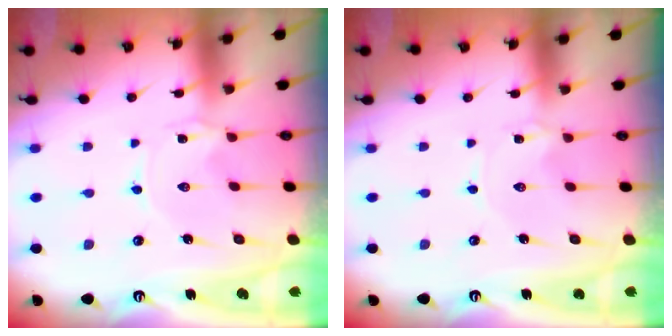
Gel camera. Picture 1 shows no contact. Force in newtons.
{"total": 0.0}